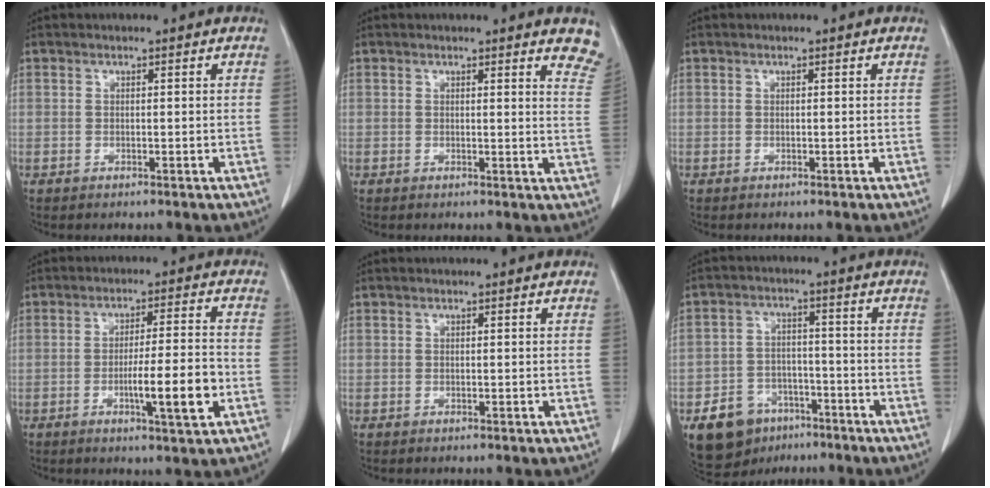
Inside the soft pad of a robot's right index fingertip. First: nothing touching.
{"total": 5.3, "force": [4.9, 0.8, 2.1], "torque": [-0.011, -0.024, 0.026]}
{"total": 0.0}
{"total": 8.8, "force": [-2.6, 0.4, 8.4], "torque": [-0.130, -0.006, -0.042]}
{"total": 0.0}
{"total": 9.3, "force": [-5.6, 6.7, 3.2], "torque": [-0.059, 0.011, -0.083]}